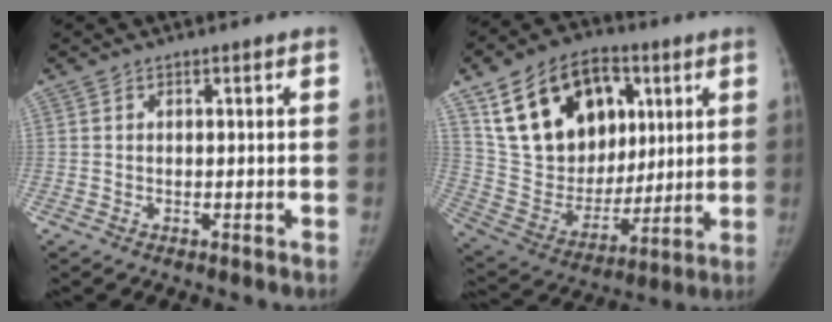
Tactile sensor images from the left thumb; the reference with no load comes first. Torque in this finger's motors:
{"motor_torque": [0.36, 0.46, 1.93, -0.83, 0.50]}